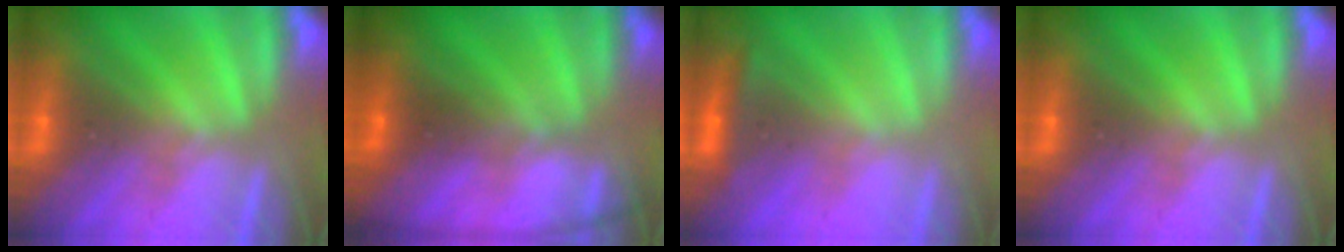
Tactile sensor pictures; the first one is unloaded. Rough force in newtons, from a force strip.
{"total": 7.8}
{"total": 4.6}
{"total": 0.0}